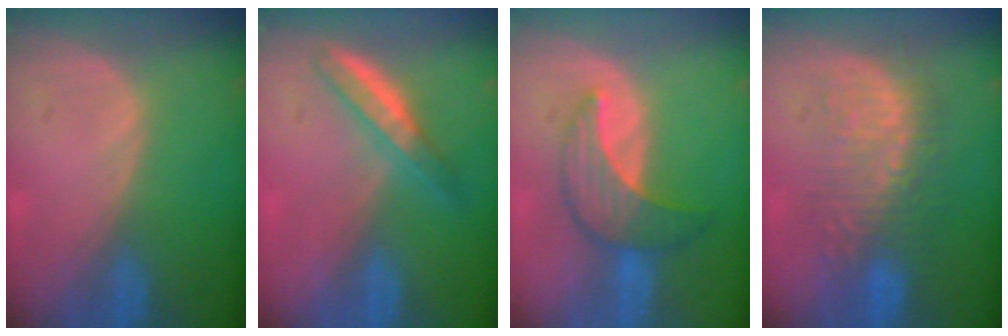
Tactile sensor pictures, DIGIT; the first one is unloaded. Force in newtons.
{"total": 4.7, "press": 4.4, "slide": 1.4}
{"total": 7.0, "press": 6.9, "slide": 1.5}
{"total": 8.8, "press": 8.6, "slide": 1.4}